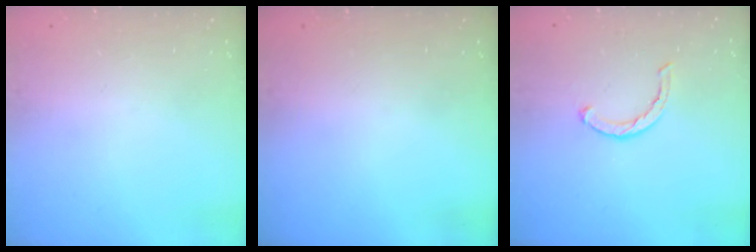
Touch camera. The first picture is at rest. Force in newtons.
{"total": 0.0}
{"total": 2.1, "press": 2.1, "slide": 0.3}